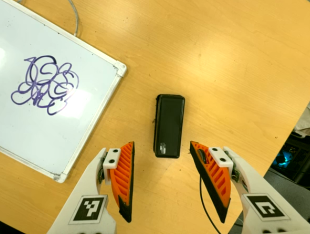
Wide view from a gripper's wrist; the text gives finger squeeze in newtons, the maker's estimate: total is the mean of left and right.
{"total": 0.0}